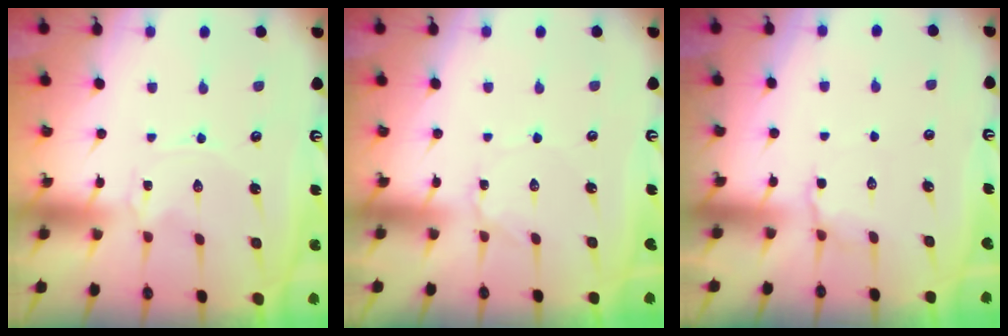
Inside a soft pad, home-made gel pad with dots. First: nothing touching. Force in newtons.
{"total": 1.4, "press": 1.3, "slide": 0.1}
{"total": 5.7, "press": 5.3, "slide": 1.9}